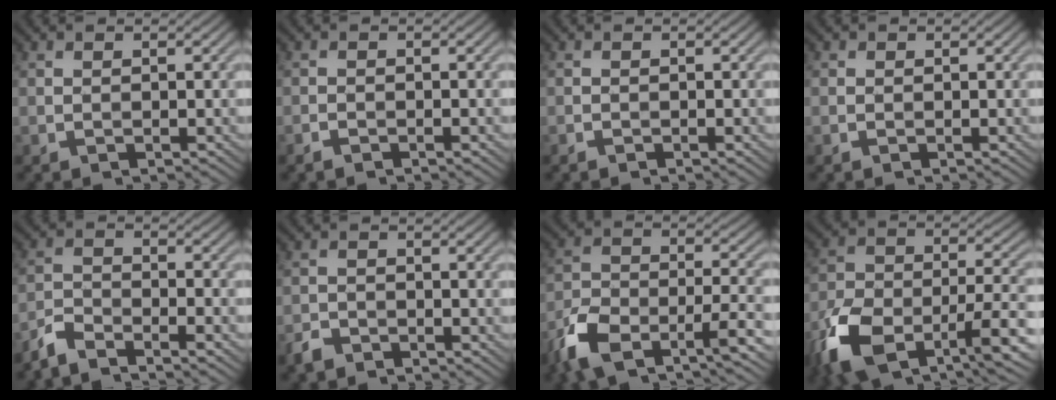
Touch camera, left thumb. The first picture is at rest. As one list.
[{"total": 1.2, "force": [-1.0, 0.3, 0.6], "torque": [-0.013, 0.001, -0.018]}, {"total": 0.6, "force": [-0.5, 0.2, 0.3], "torque": [-0.006, 0.002, -0.008]}, {"total": 0.8, "force": [0.0, 0.8, 0.2], "torque": [-0.002, -0.001, -0.004]}, {"total": 4.7, "force": [-4.1, 0.9, 2.0], "torque": [-0.048, -0.004, -0.091]}, {"total": 2.0, "force": [-1.7, 1.0, 0.6], "torque": [-0.015, 0.001, -0.038]}, {"total": 10.6, "force": [-7.3, 4.1, 6.6], "torque": [-0.133, -0.011, -0.150]}, {"total": 13.9, "force": [-8.4, 6.5, 8.9], "torque": [-0.199, -0.021, -0.167]}]